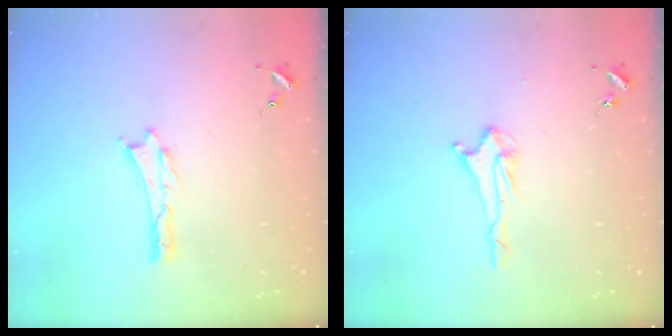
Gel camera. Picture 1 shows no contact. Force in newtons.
{"total": 2.1, "press": 2.0, "slide": 0.4}